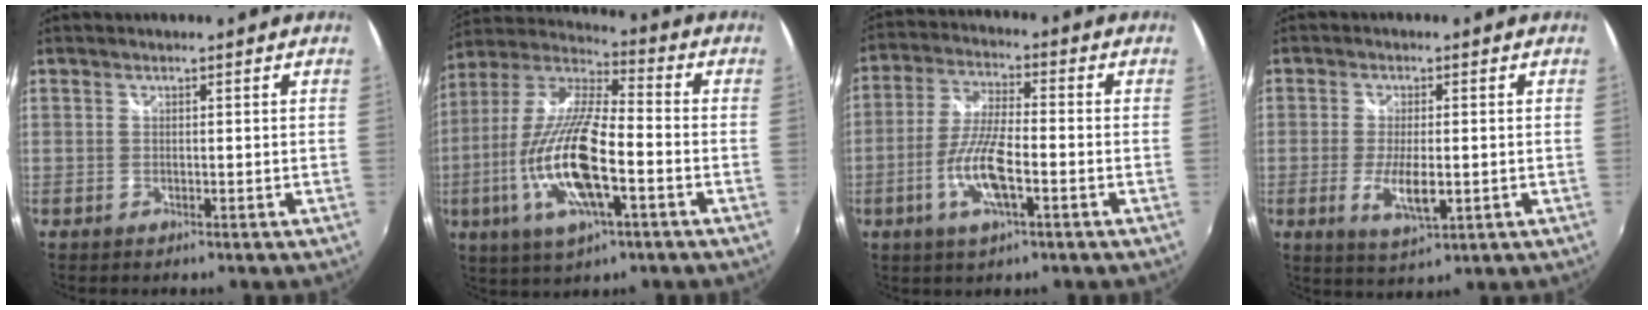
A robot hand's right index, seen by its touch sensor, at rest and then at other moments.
{"total": 19.4, "force": [-5.7, 5.7, 17.6], "torque": [-0.358, -0.019, -0.113]}
{"total": 10.0, "force": [-3.6, 2.5, 9.0], "torque": [-0.187, -0.004, -0.072]}
{"total": 6.6, "force": [-1.6, 2.1, 6.0], "torque": [-0.119, -0.017, -0.025]}